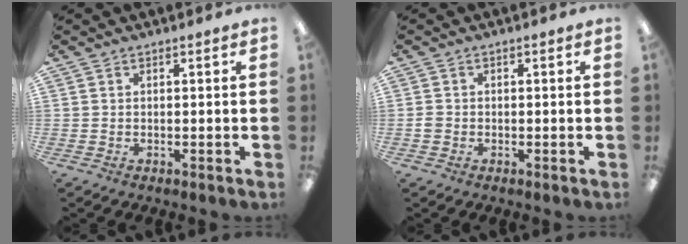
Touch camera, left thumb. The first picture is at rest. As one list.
[{"total": 1.1, "force": [-0.3, 1.0, 0.4], "torque": [-0.008, 0.004, -0.008]}]